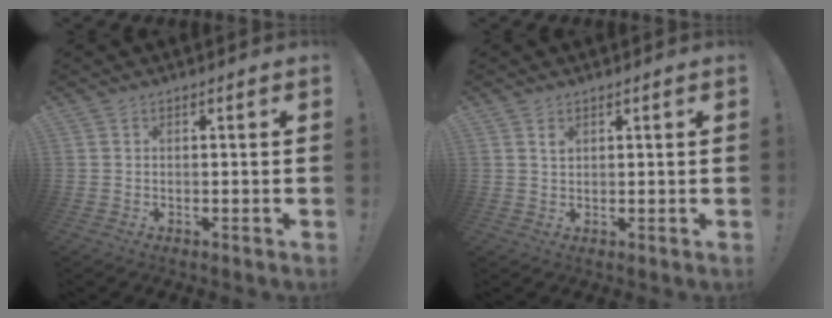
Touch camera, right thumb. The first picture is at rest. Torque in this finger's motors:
{"motor_torque": [0.50, -0.34, 0.40, -0.37, 0.01]}